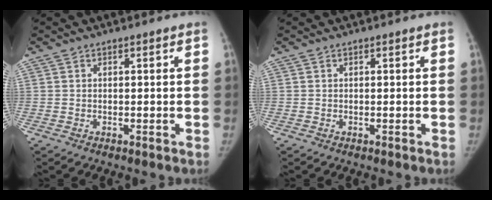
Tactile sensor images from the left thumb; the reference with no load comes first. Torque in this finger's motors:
{"motor_torque": [0.08, 0.00, 0.14, -0.23, 0.02]}